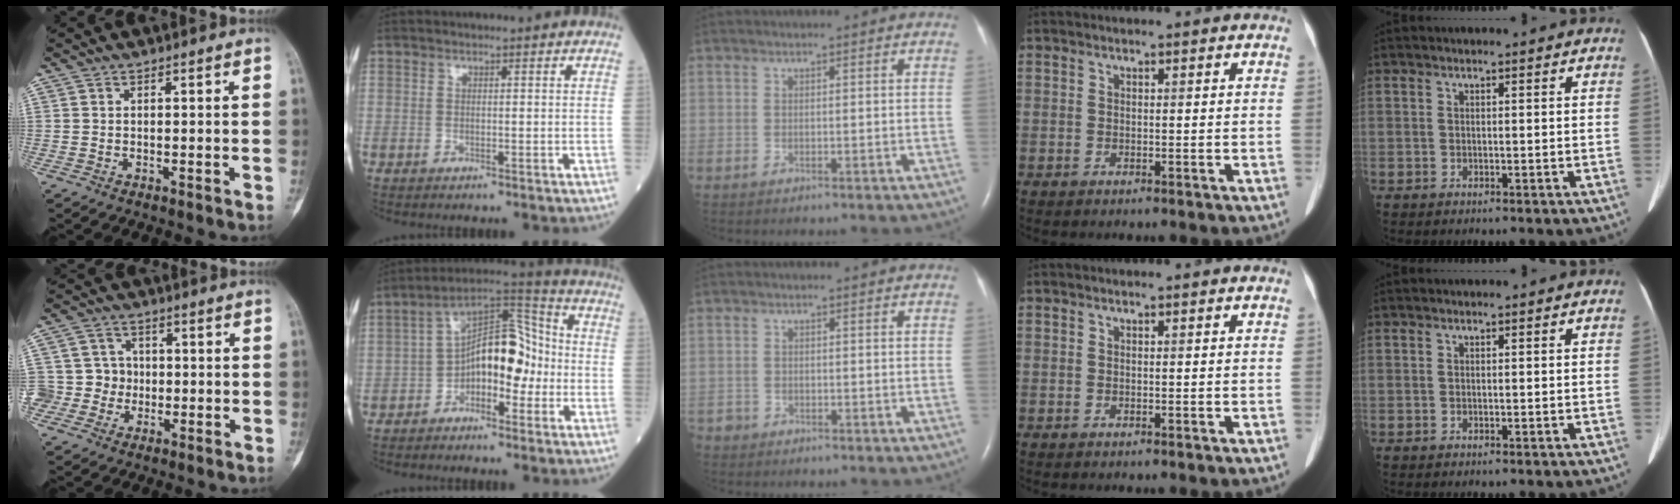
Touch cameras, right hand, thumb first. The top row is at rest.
{"thumb": {"total": 7.2, "force": [-1.4, 7.0, 1.0], "torque": [0.022, 0.018, -0.028]}, "index": {"total": 12.1, "force": [-2.8, 6.0, 10.1], "torque": [-0.184, 0.043, -0.049]}, "middle": {"total": 1.3, "force": [-1.0, 0.9, -0.2], "torque": [-0.003, 0.004, -0.020]}}